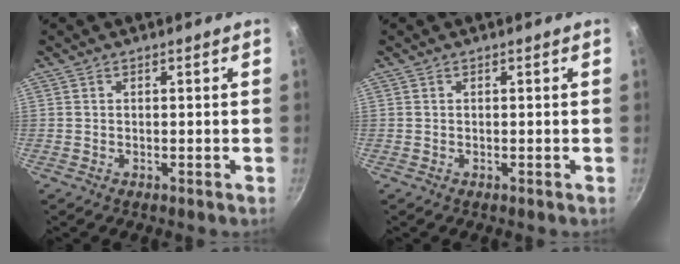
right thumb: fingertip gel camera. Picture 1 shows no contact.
{"total": 0.0}